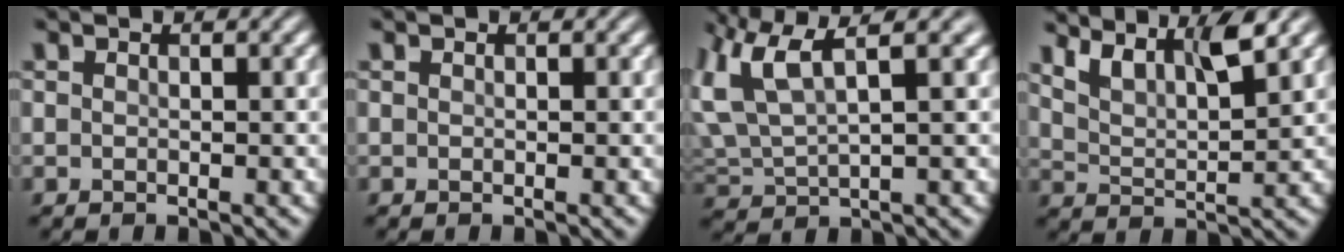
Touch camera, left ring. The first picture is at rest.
{"total": 0.0}
{"total": 7.4, "force": [4.1, 2.3, 5.8], "torque": [-0.138, 0.018, 0.078]}
{"total": 4.6, "force": [3.4, 1.2, 2.9], "torque": [-0.054, 0.004, 0.061]}